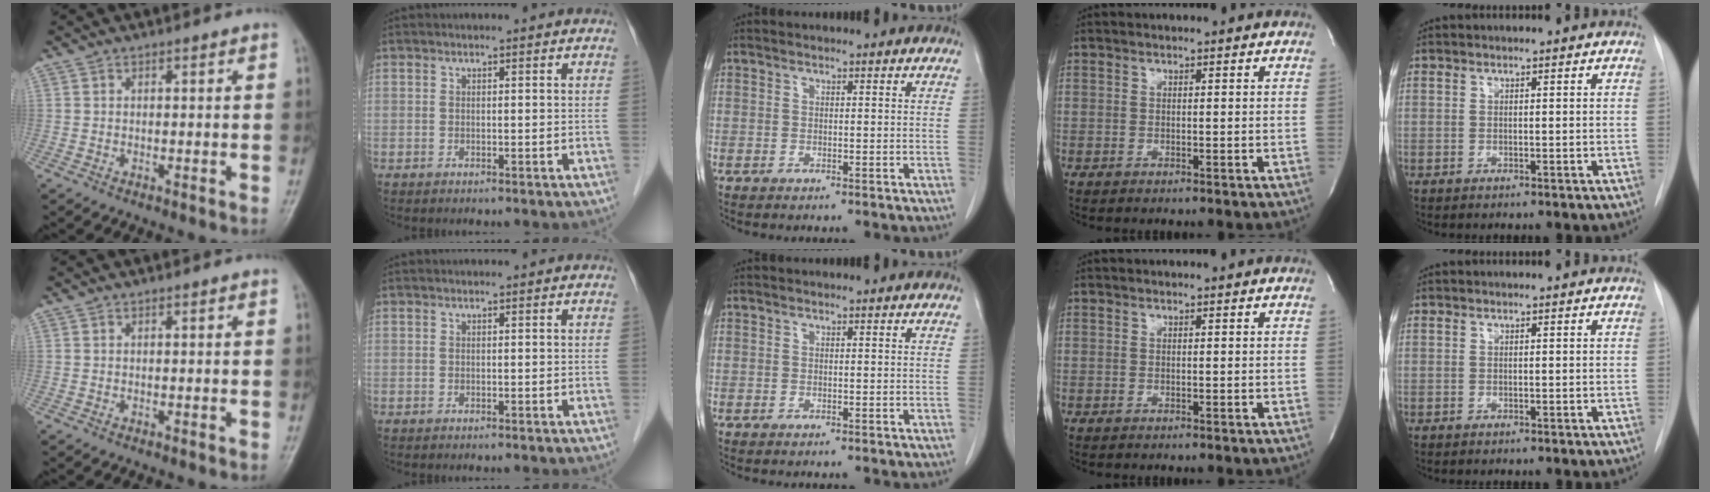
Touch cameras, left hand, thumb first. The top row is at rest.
{}